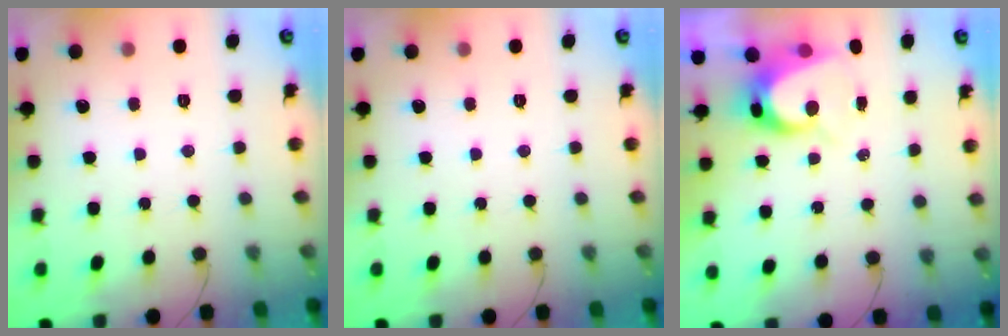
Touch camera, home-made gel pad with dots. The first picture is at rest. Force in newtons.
{"total": 0.0}
{"total": 8.1, "press": 8.1, "slide": 0.7}